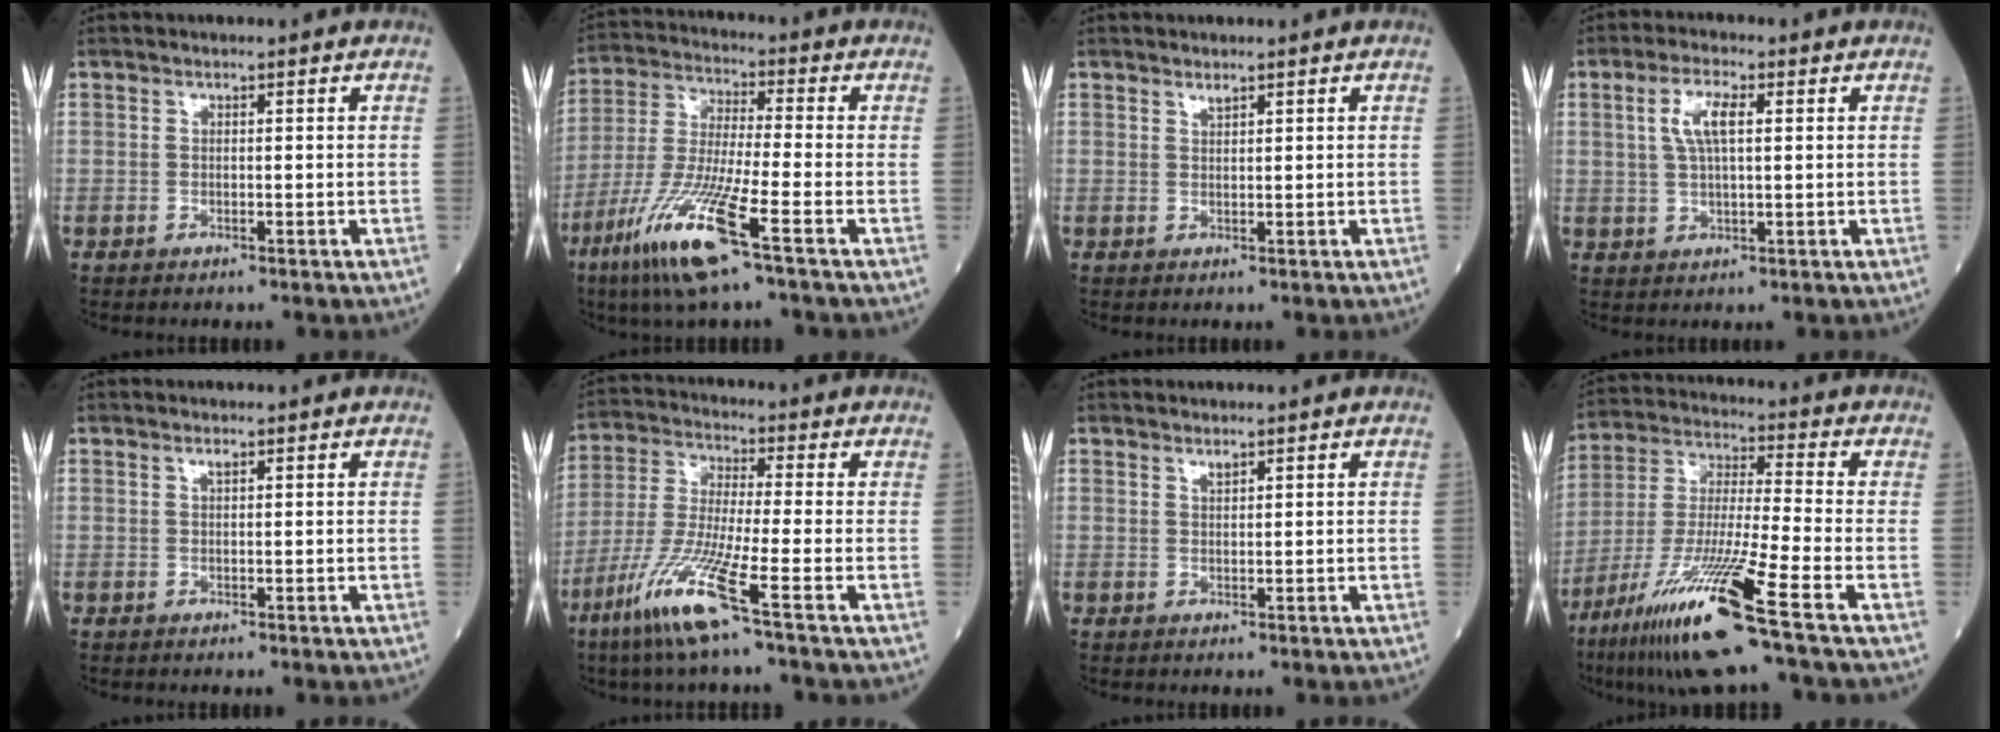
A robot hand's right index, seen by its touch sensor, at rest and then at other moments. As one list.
[{"total": 13.3, "force": [-7.0, 0.0, 11.3], "torque": [-0.242, -0.032, -0.137]}, {"total": 0.9, "force": [0.8, 0.1, 0.4], "torque": [-0.007, -0.005, 0.015]}, {"total": 5.1, "force": [1.5, 1.3, 4.7], "torque": [-0.102, 0.008, 0.033]}, {"total": 0.7, "force": [0.4, 0.1, 0.5], "torque": [-0.011, 0.000, 0.007]}, {"total": 11.3, "force": [-6.1, -1.0, 9.4], "torque": [-0.198, -0.033, -0.128]}, {"total": 0.9, "force": [0.7, 0.1, 0.5], "torque": [-0.011, -0.004, 0.015]}, {"total": 17.7, "force": [-10.0, -0.8, 14.6], "torque": [-0.306, -0.050, -0.187]}]